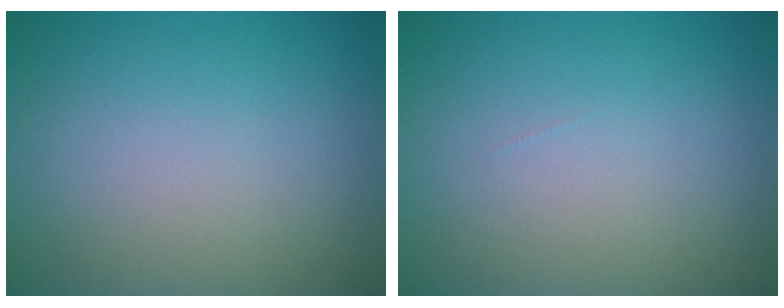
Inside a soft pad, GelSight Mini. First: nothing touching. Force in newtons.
{"total": 0.0}